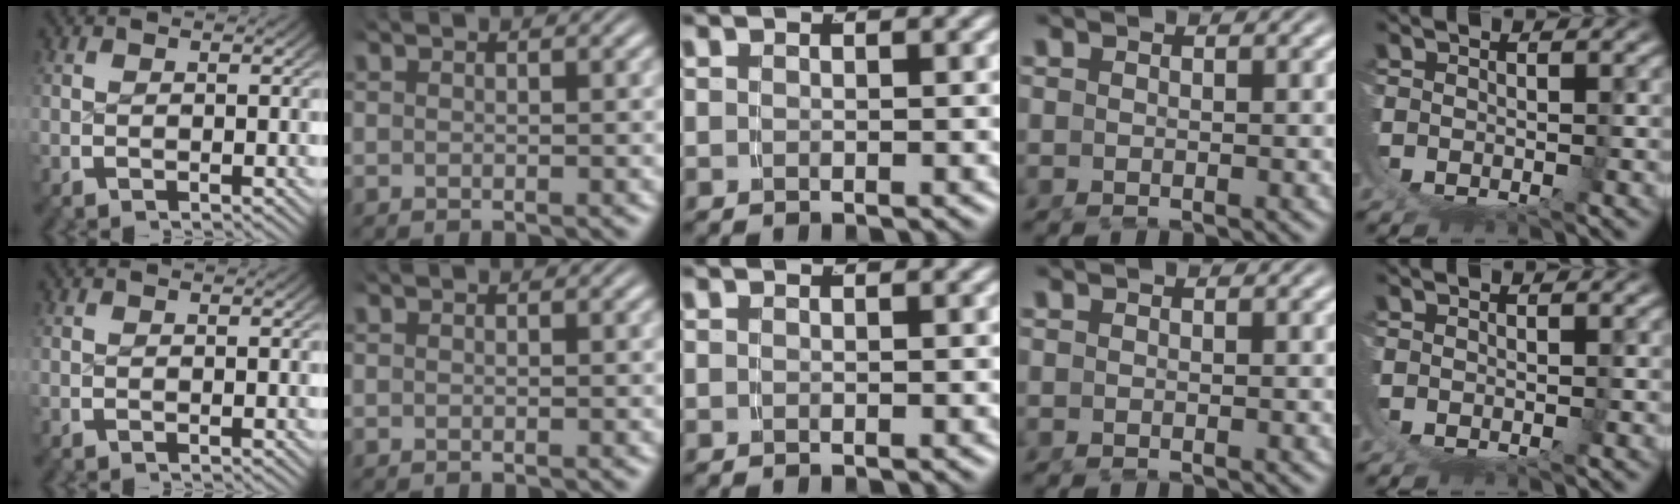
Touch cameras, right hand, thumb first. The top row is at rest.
{}